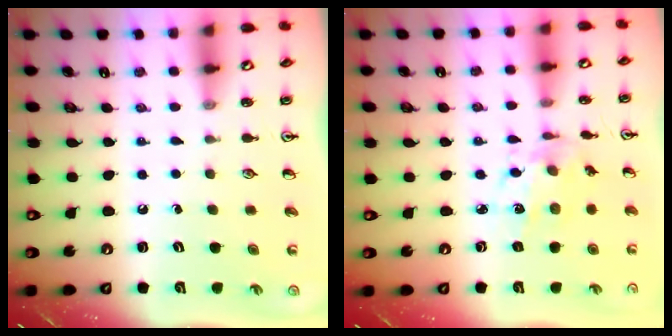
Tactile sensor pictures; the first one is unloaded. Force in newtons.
{"total": 7.8, "press": 7.6, "slide": 1.6}